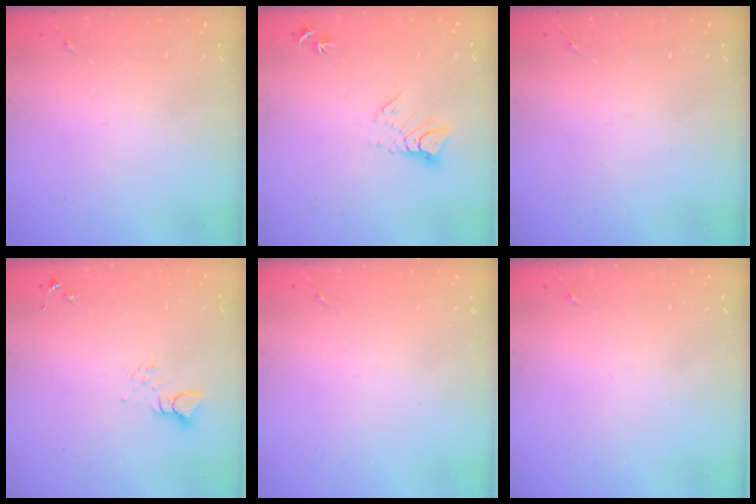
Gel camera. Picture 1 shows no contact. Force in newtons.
{"total": 6.6, "press": 6.6, "slide": 0.7}
{"total": 0.0}
{"total": 3.9, "press": 3.9, "slide": 0.4}
{"total": 0.0}
{"total": 0.0}